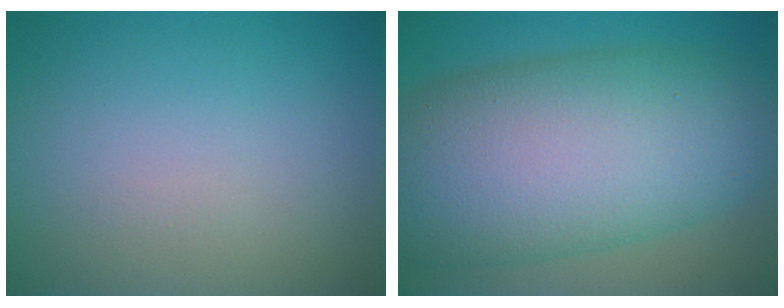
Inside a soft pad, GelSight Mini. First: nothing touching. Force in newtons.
{"total": 14.4, "press": 14.4, "slide": 0.5}